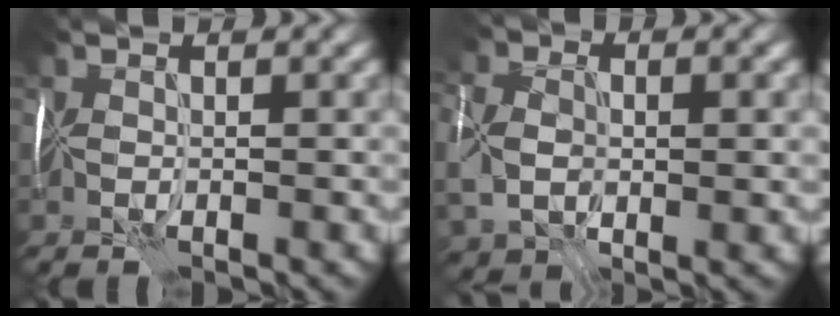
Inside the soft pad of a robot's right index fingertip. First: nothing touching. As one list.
[{"total": 7.0, "force": [0.0, 4.9, 5.0], "torque": [-0.115, 0.006, 0.006]}]